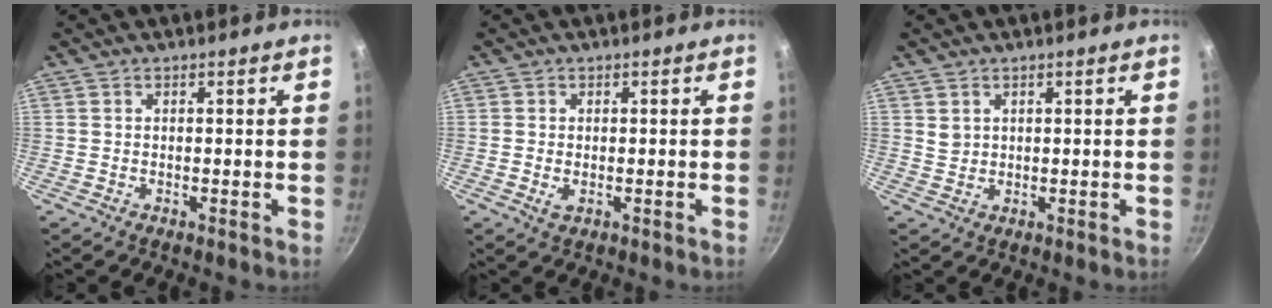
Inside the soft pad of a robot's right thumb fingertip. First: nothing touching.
{"total": 1.8, "force": [-0.4, 1.1, 1.4], "torque": [-0.028, -0.003, -0.005]}
{"total": 1.9, "force": [1.0, 1.4, 0.7], "torque": [-0.005, -0.001, 0.022]}